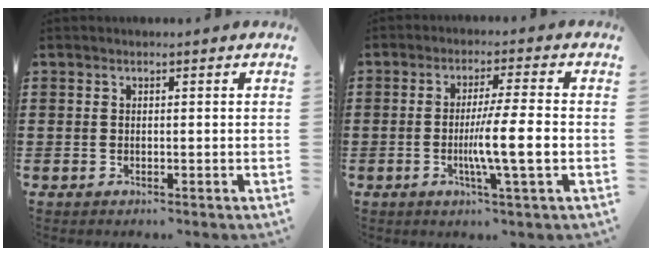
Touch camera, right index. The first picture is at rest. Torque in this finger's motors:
{"motor_torque": [1.87, -0.26, 0.75, 0.21]}